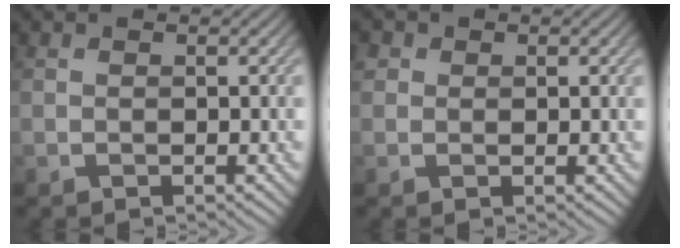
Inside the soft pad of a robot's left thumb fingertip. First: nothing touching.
{"total": 1.7, "force": [0.7, 1.4, 0.6], "torque": [-0.009, -0.002, 0.007]}